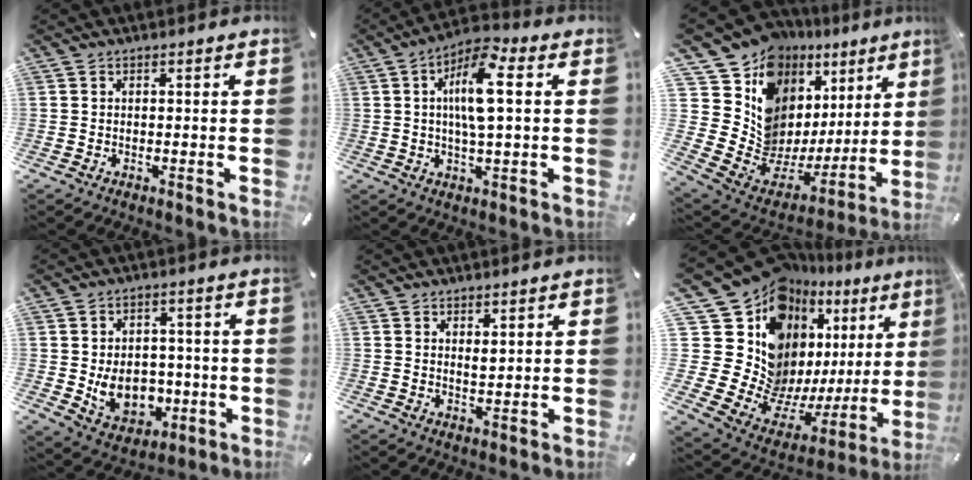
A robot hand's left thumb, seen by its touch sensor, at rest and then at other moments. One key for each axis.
{"total": 11.1, "fx": 1.9, "fy": 3.3, "fz": 10.4, "tx": -0.199, "ty": 0.000, "tz": 0.029}
{"total": 10.9, "fx": 6.6, "fy": 7.6, "fz": 4.1, "tx": -0.073, "ty": -0.103, "tz": 0.124}
{"total": 10.9, "fx": -1.2, "fy": 9.1, "fz": 5.9, "tx": -0.086, "ty": 0.004, "tz": -0.014}
{"total": 2.0, "fx": 1.2, "fy": 1.1, "fz": 1.2, "tx": -0.017, "ty": -0.005, "tz": 0.021}
{"total": 22.1, "fx": 10.8, "fy": 15.0, "fz": 12.1, "tx": -0.131, "ty": -0.176, "tz": 0.239}